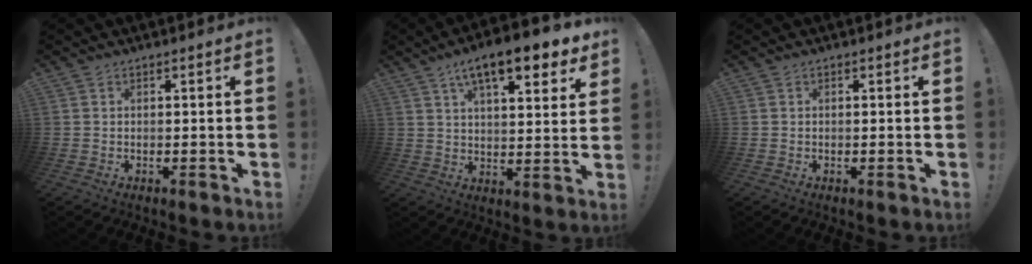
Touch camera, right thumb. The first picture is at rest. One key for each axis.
{"total": 13.8, "fx": 8.2, "fy": 4.0, "fz": 10.4, "tx": -0.159, "ty": -0.041, "tz": 0.132}
{"total": 0.0}